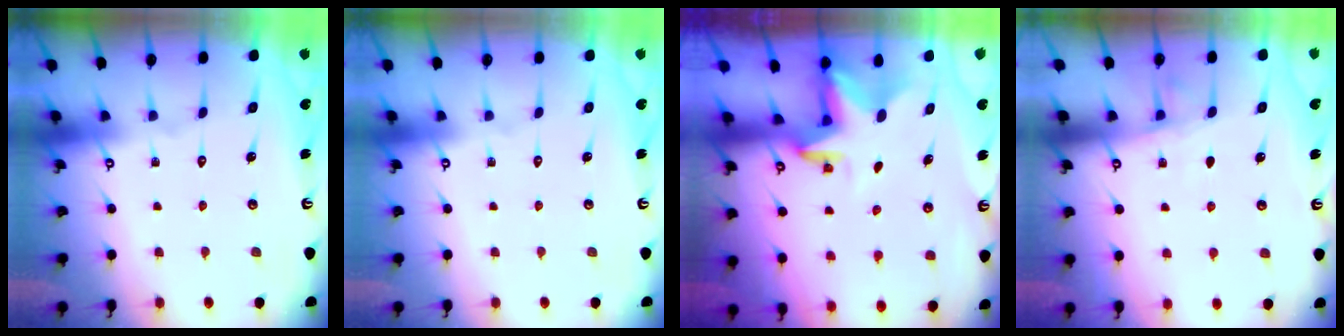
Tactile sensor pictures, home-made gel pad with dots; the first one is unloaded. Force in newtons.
{"total": 0.0}
{"total": 2.8, "press": 2.8, "slide": 0.1}
{"total": 5.2, "press": 5.2, "slide": 0.6}